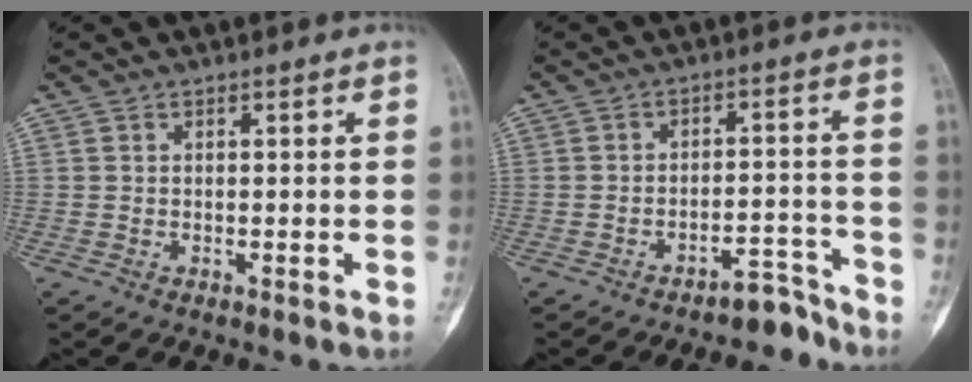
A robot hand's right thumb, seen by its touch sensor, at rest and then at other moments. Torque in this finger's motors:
{"motor_torque": [0.91, 0.03, 0.41, -0.62, 0.07]}